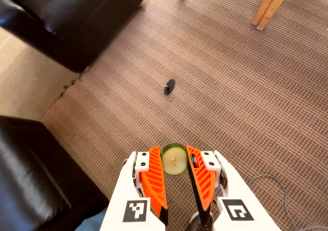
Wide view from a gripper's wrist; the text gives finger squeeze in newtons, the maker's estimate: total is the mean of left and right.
{"total": 9.2, "left": 9.2, "right": 9.3}